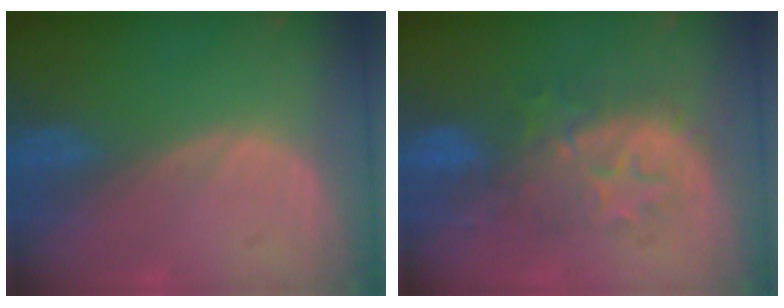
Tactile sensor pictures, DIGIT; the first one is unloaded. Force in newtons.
{"total": 8.3, "press": 8.2, "slide": 1.4}